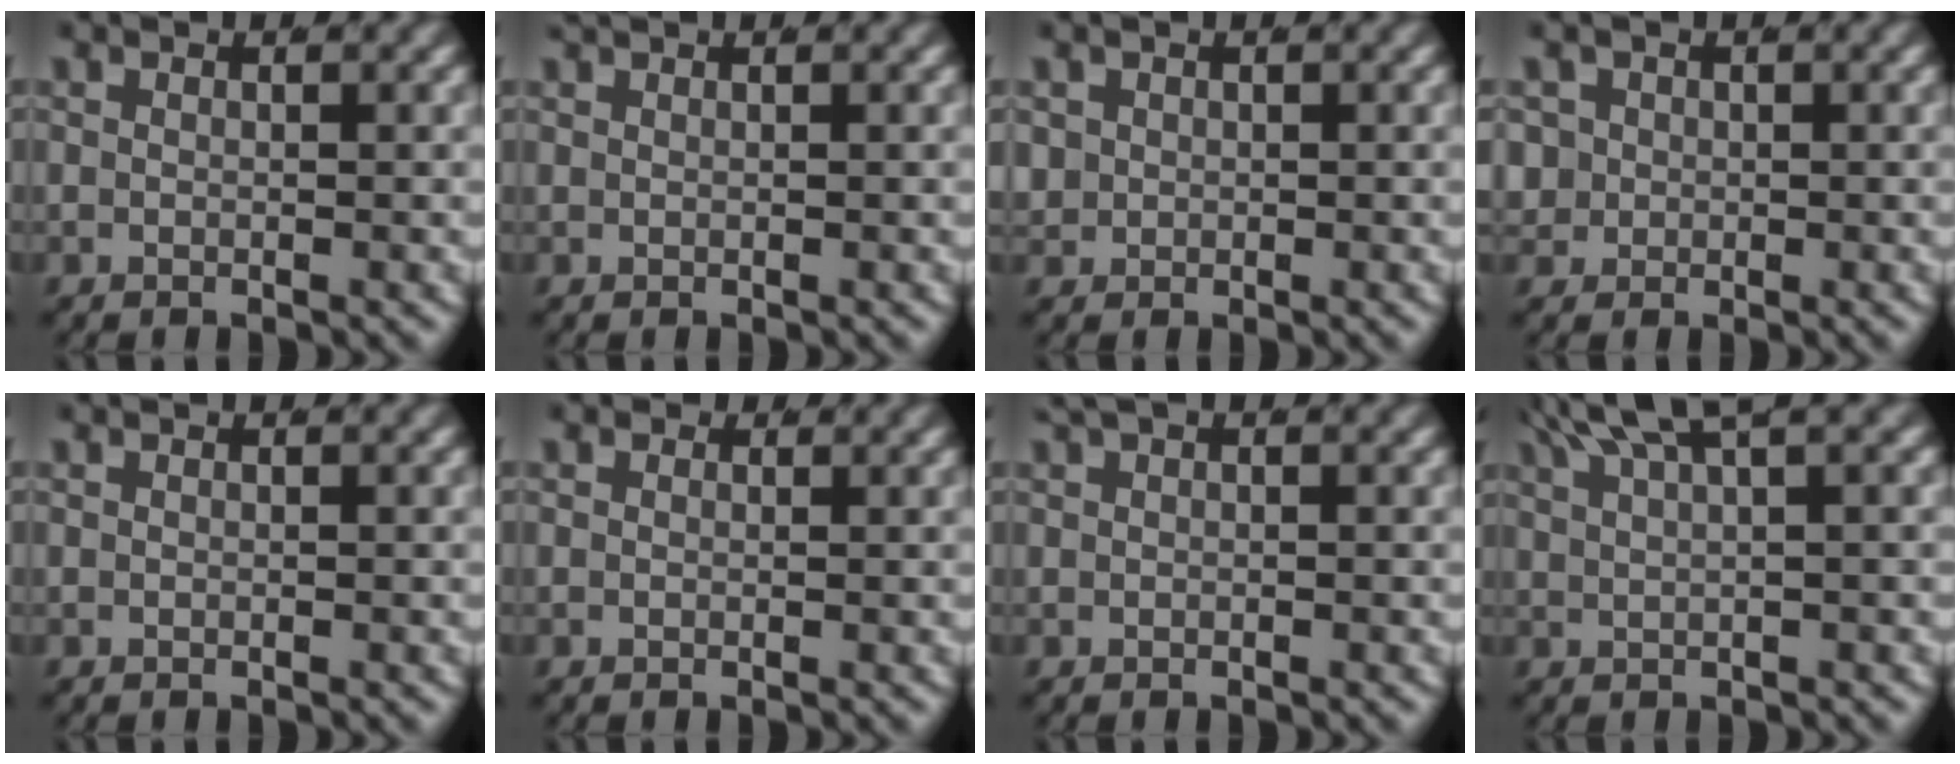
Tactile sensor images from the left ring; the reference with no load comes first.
{"total": 0.8, "force": [0.6, -0.6, 0.1], "torque": [0.002, 0.000, 0.013]}
{"total": 1.9, "force": [0.2, 1.8, 0.6], "torque": [-0.029, -0.013, 0.011]}
{"total": 3.3, "force": [0.2, 3.1, 1.1], "torque": [-0.038, -0.016, 0.011]}
{"total": 0.0}
{"total": 0.6, "force": [0.3, 0.5, 0.2], "torque": [-0.002, -0.005, 0.006]}
{"total": 0.8, "force": [0.6, -0.2, 0.4], "torque": [-0.010, 0.004, 0.013]}
{"total": 4.3, "force": [3.3, 0.5, 2.7], "torque": [-0.036, 0.016, 0.056]}